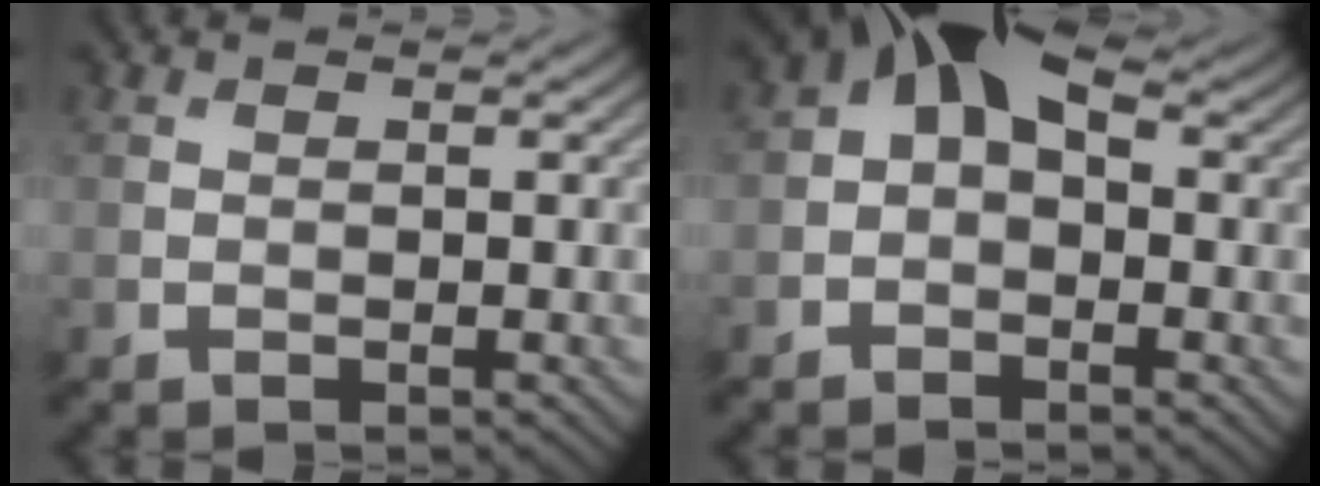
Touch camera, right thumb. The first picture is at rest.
{"total": 5.7, "force": [0.8, 3.9, 4.1], "torque": [-0.069, 0.013, -0.002]}